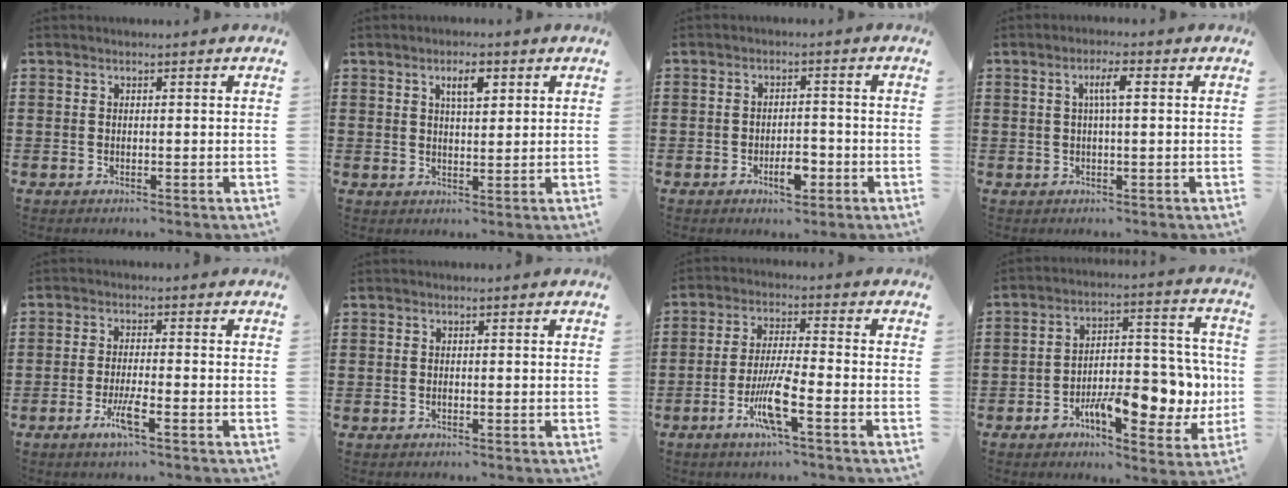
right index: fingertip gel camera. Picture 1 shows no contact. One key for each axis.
{"total": 3.5, "fx": 1.6, "fy": 1.2, "fz": 2.9, "tx": -0.046, "ty": 0.001, "tz": 0.023}
{"total": 4.4, "fx": -1.9, "fy": 1.9, "fz": 3.4, "tx": -0.057, "ty": 0.007, "tz": -0.034}
{"total": 3.4, "fx": 0.6, "fy": 0.6, "fz": 3.2, "tx": -0.063, "ty": 0.007, "tz": 0.007}
{"total": 3.9, "fx": -2.0, "fy": 0.2, "fz": 3.3, "tx": -0.074, "ty": -0.014, "tz": -0.040}
{"total": 0.0}
{"total": 7.9, "fx": -3.5, "fy": 0.9, "fz": 7.0, "tx": -0.144, "ty": -0.012, "tz": -0.069}
{"total": 11.5, "fx": -3.8, "fy": 5.2, "fz": 9.6, "tx": -0.136, "ty": 0.007, "tz": -0.063}